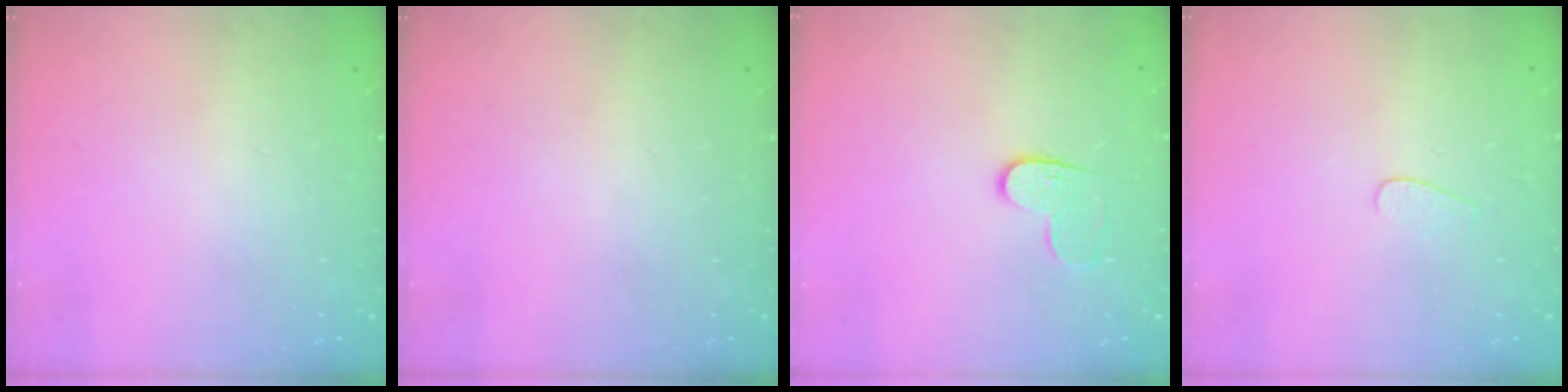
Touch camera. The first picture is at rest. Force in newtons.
{"total": 0.0}
{"total": 6.8, "press": 6.8, "slide": 0.1}
{"total": 3.5, "press": 3.5, "slide": 0.3}